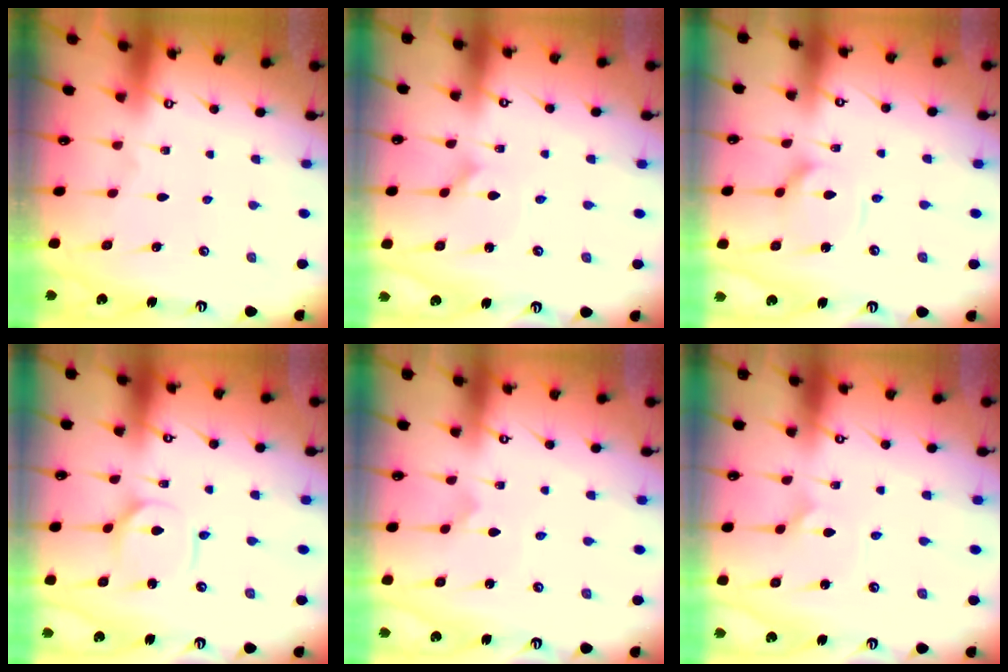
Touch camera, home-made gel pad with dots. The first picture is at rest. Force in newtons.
{"total": 1.0, "press": 1.0, "slide": 0.2}
{"total": 8.3, "press": 8.3, "slide": 0.7}
{"total": 3.3, "press": 3.3, "slide": 0.4}
{"total": 0.6, "press": 0.6, "slide": 0.0}
{"total": 1.9, "press": 1.9, "slide": 0.0}